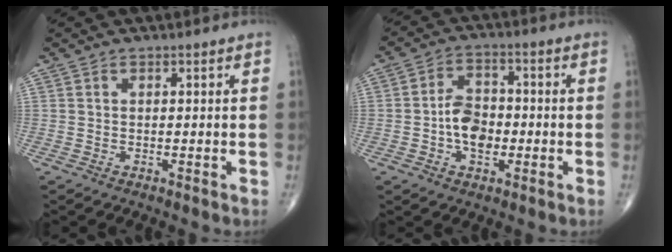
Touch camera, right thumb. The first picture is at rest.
{"total": 7.7, "force": [-1.4, 5.2, 5.5], "torque": [-0.074, 0.018, -0.033]}